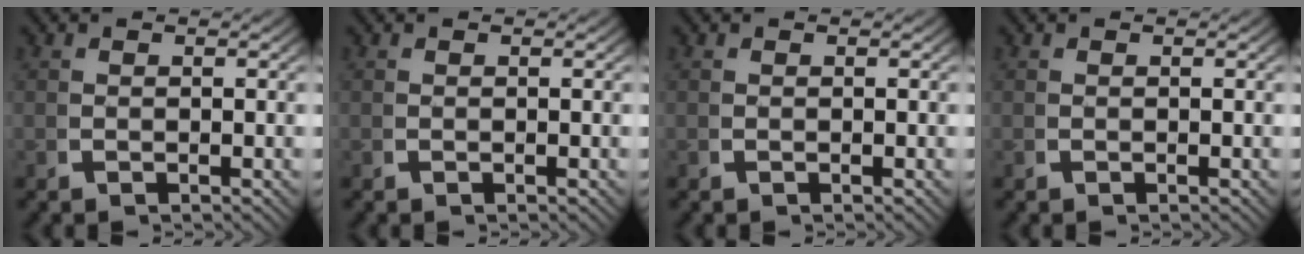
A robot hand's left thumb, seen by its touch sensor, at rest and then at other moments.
{"total": 0.0}
{"total": 0.0}
{"total": 0.0}